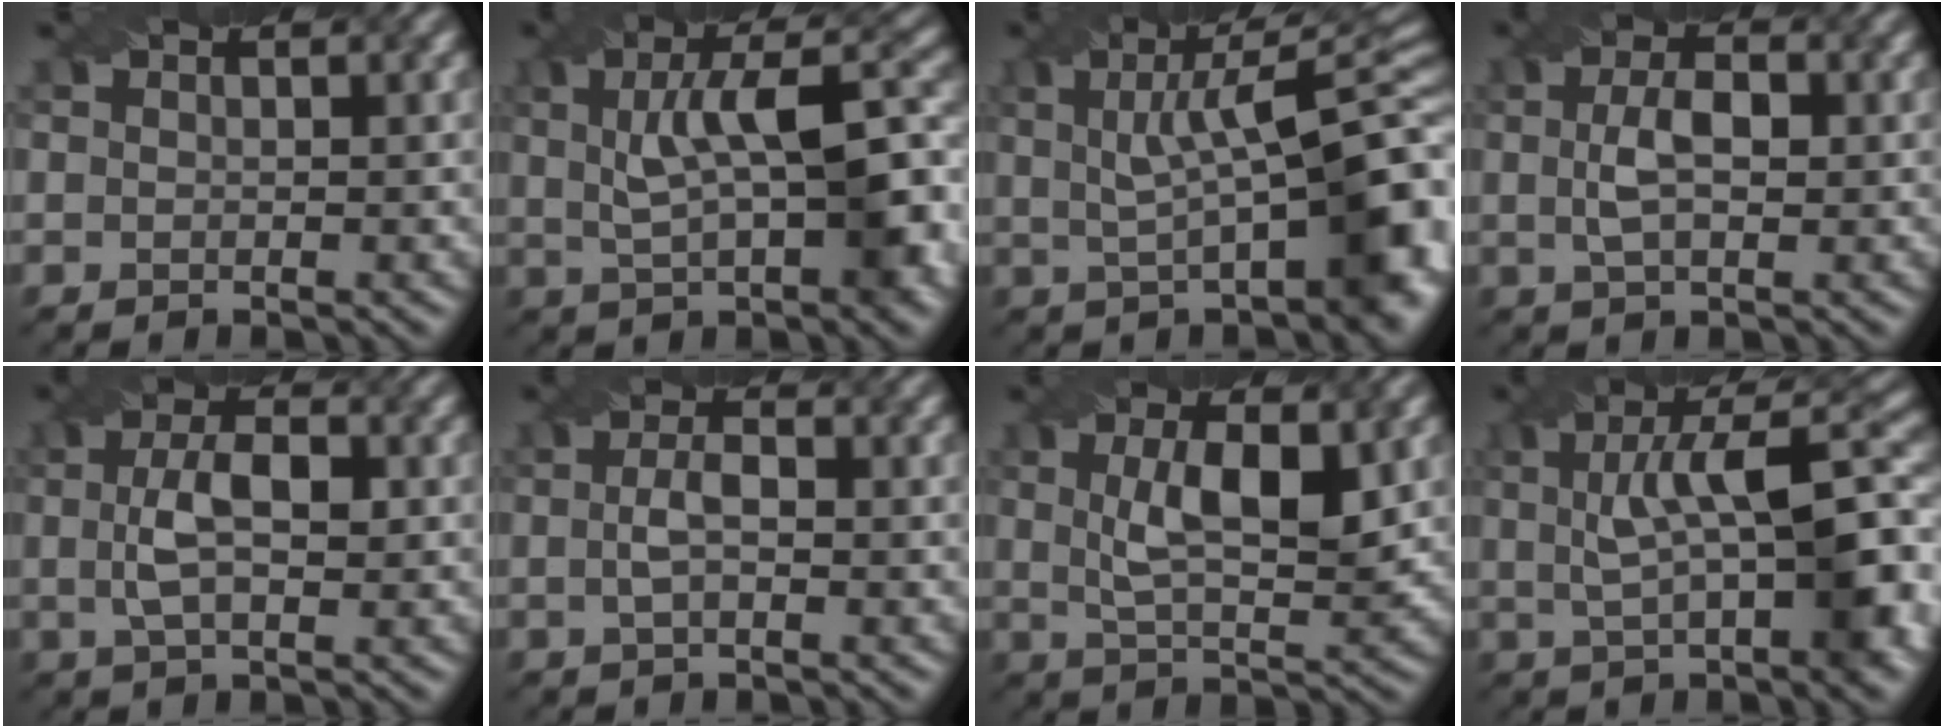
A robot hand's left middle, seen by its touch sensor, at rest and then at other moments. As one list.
[{"total": 9.0, "force": [0.9, 3.2, 8.3], "torque": [-0.136, 0.011, 0.015]}, {"total": 10.5, "force": [1.4, 3.4, 9.9], "torque": [-0.143, 0.009, 0.025]}, {"total": 3.5, "force": [0.3, 1.7, 3.1], "torque": [-0.069, 0.005, 0.002]}, {"total": 4.3, "force": [0.2, 1.9, 3.9], "torque": [-0.081, 0.006, 0.000]}, {"total": 2.1, "force": [-0.2, 0.8, 2.0], "torque": [-0.045, 0.002, -0.006]}, {"total": 6.2, "force": [1.4, 2.3, 5.6], "torque": [-0.105, 0.000, 0.029]}, {"total": 10.6, "force": [1.2, 3.5, 9.9], "torque": [-0.151, 0.013, 0.018]}]